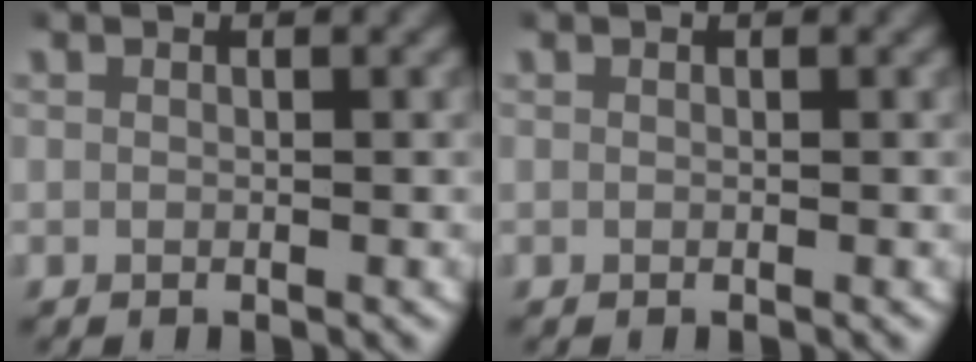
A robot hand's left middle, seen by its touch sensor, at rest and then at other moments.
{"total": 0.0}